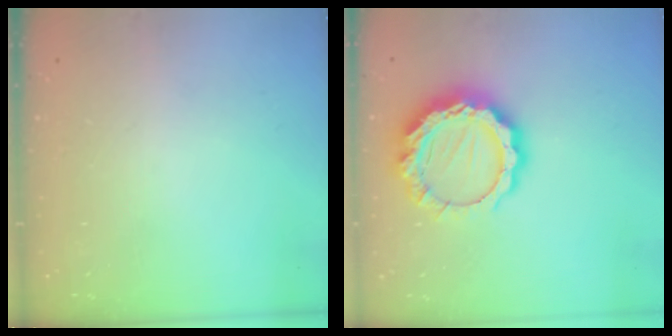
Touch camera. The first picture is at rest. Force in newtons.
{"total": 15.0, "press": 14.9, "slide": 1.2}